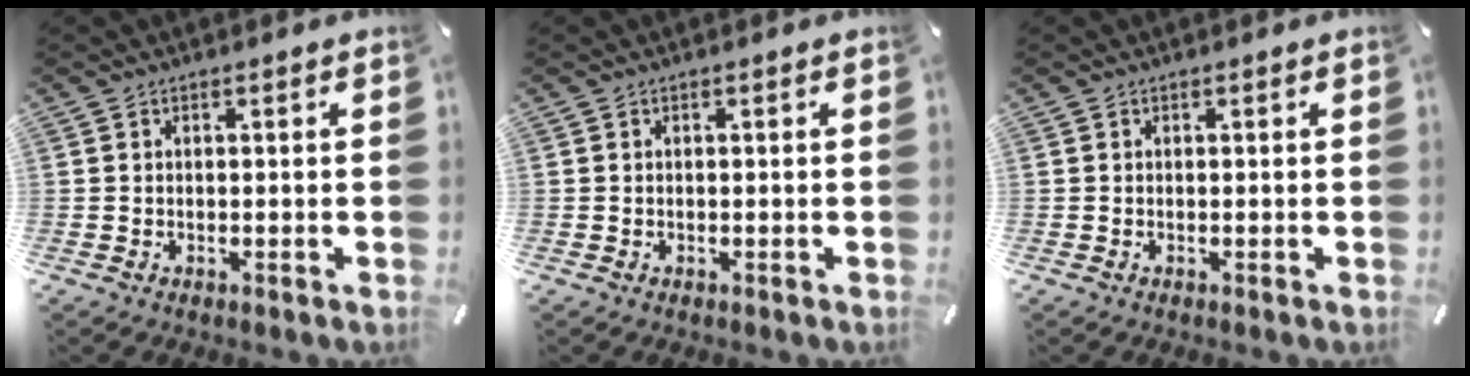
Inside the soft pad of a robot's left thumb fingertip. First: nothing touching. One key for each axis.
{"total": 0.0}
{"total": 0.0}